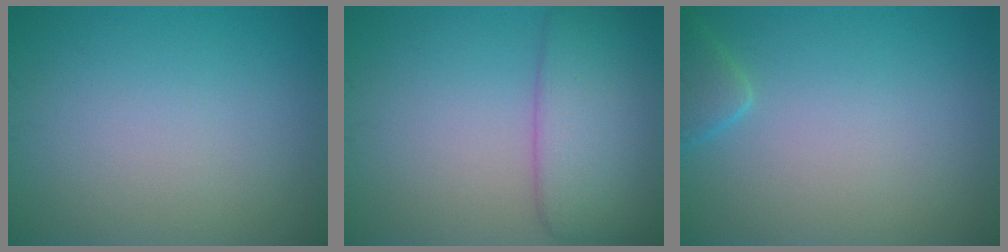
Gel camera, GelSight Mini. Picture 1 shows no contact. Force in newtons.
{"total": 6.3, "press": 6.3, "slide": 0.6}
{"total": 1.9, "press": 1.9, "slide": 0.2}